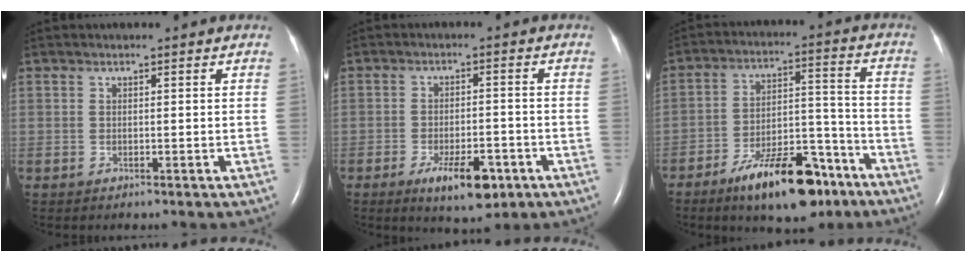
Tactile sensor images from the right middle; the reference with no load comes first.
{"total": 7.7, "force": [-4.1, 2.6, 6.0], "torque": [-0.101, -0.008, -0.058]}
{"total": 15.0, "force": [-10.1, 5.1, 9.9], "torque": [-0.152, 0.021, -0.159]}